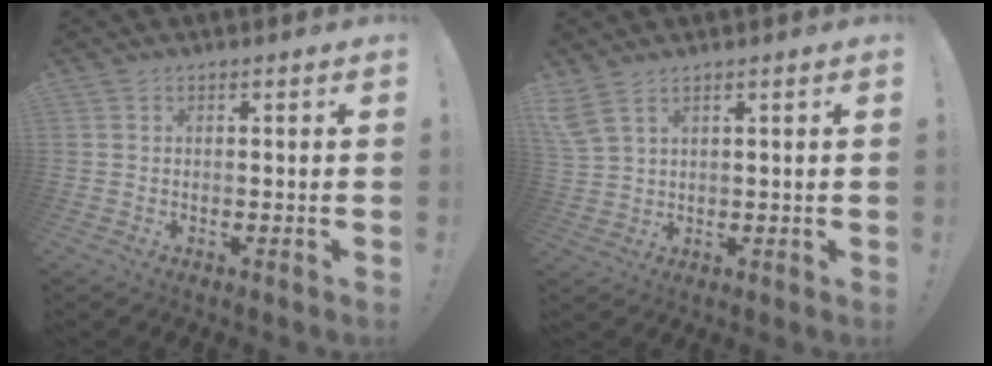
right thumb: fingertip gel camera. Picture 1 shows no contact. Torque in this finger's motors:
{"motor_torque": [0.18, 0.10, 0.15, -0.15, 0.00]}